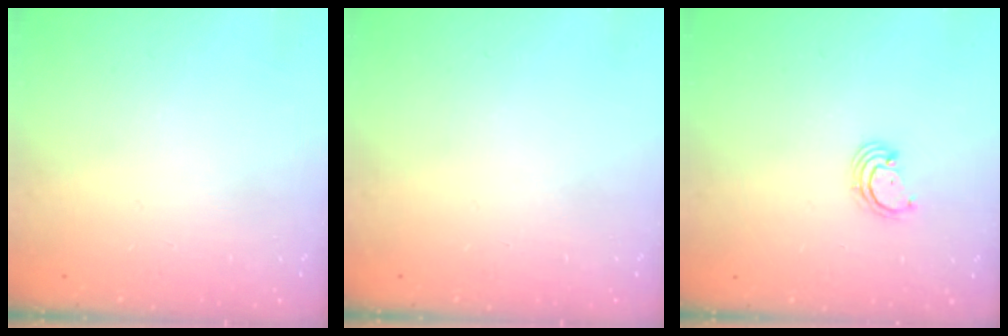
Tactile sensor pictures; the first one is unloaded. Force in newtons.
{"total": 0.0}
{"total": 2.6, "press": 2.6, "slide": 0.3}